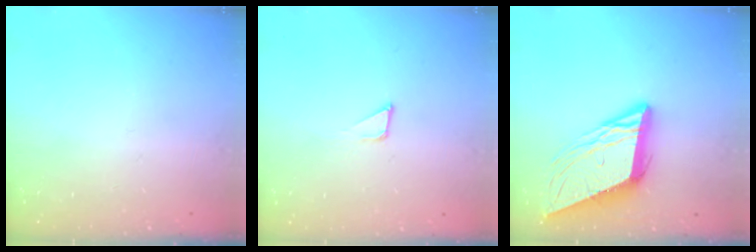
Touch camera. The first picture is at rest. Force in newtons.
{"total": 1.2, "press": 1.2, "slide": 0.0}
{"total": 11.6, "press": 11.2, "slide": 2.9}